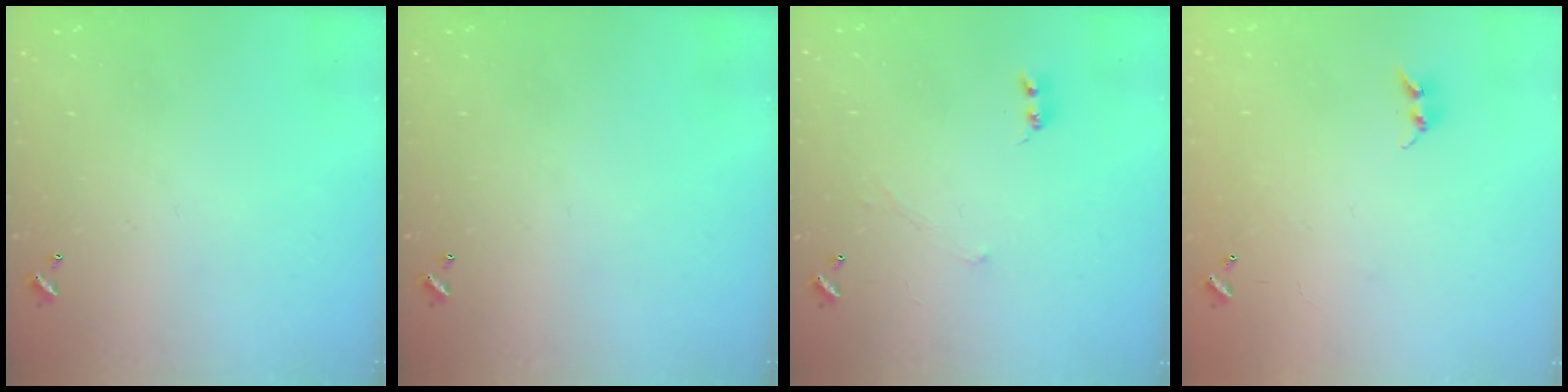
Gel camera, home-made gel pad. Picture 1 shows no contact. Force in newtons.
{"total": 0.0}
{"total": 0.0}
{"total": 5.9, "press": 5.9, "slide": 0.4}